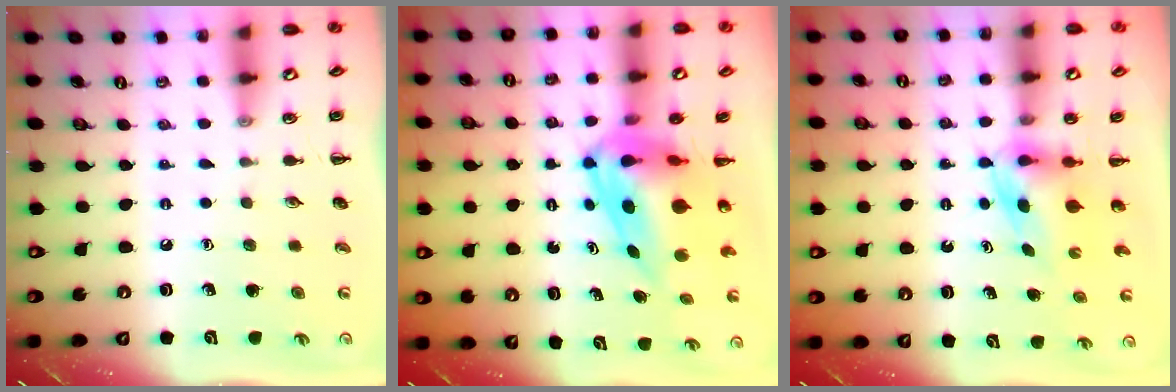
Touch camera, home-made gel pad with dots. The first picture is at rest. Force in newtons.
{"total": 9.9, "press": 9.3, "slide": 3.2}
{"total": 4.7, "press": 4.7, "slide": 0.2}